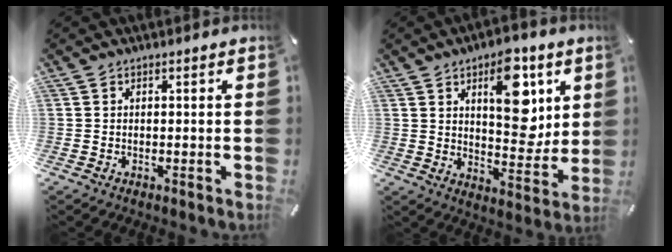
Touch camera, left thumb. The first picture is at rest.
{"total": 14.7, "force": [6.7, 7.8, 10.5], "torque": [-0.125, -0.034, 0.112]}